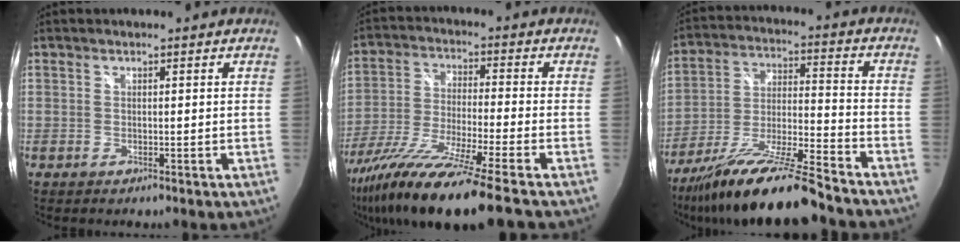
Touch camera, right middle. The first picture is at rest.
{"total": 18.6, "force": [-14.4, -0.6, 11.8], "torque": [-0.234, -0.058, -0.256]}
{"total": 18.0, "force": [-14.6, 0.7, 10.5], "torque": [-0.206, -0.031, -0.256]}